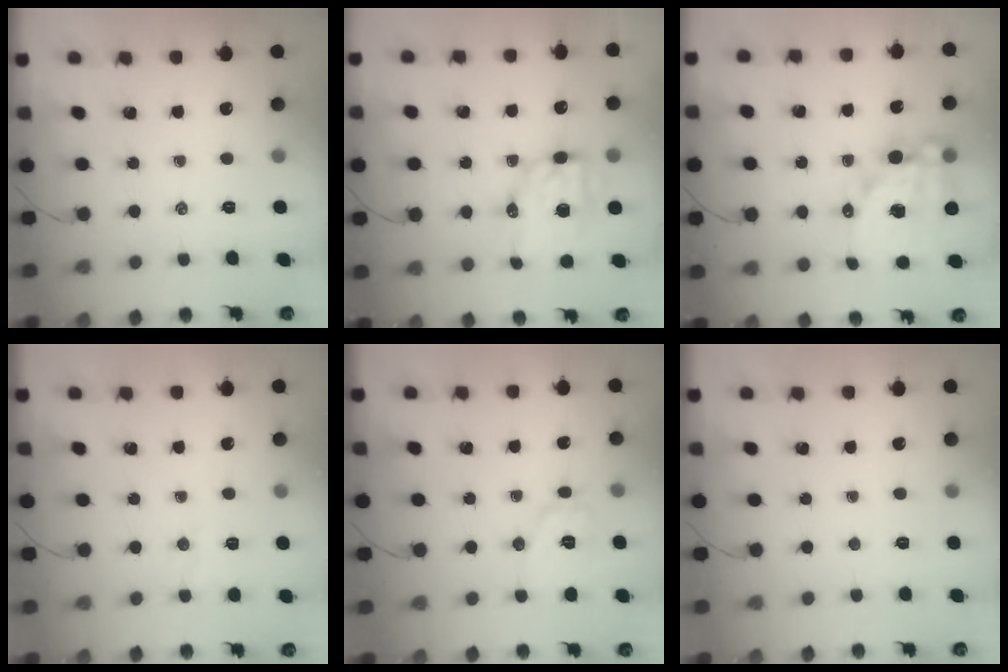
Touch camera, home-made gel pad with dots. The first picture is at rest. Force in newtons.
{"total": 9.6, "press": 9.4, "slide": 1.8}
{"total": 15.6, "press": 15.1, "slide": 3.7}
{"total": 3.6, "press": 3.5, "slide": 0.7}
{"total": 8.4, "press": 8.4, "slide": 0.7}
{"total": 1.8, "press": 1.7, "slide": 0.5}